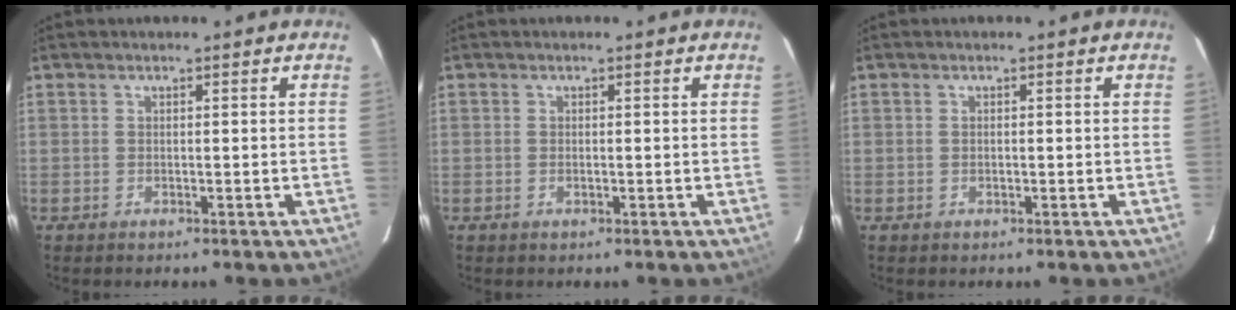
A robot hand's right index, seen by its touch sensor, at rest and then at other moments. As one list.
[{"total": 0.6, "force": [-0.2, 0.3, 0.4], "torque": [-0.008, 0.001, -0.004]}, {"total": 0.0}]